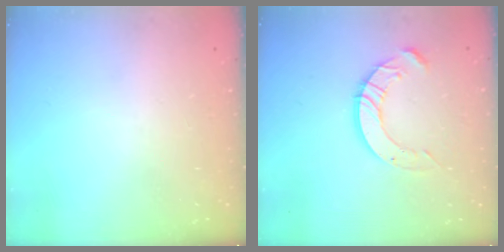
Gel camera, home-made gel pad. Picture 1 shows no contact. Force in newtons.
{"total": 8.3, "press": 8.3, "slide": 0.8}